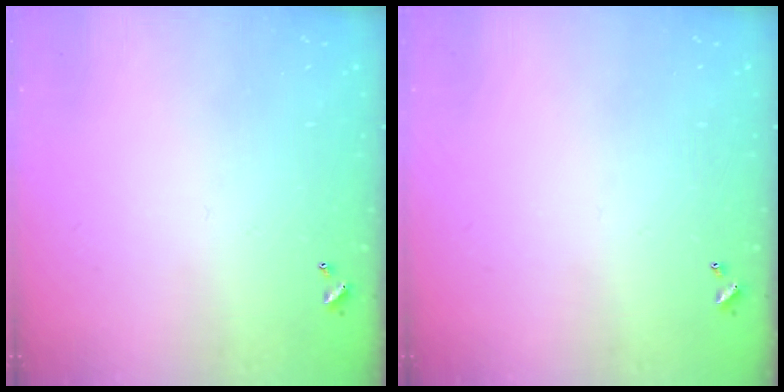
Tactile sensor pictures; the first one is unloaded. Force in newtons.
{"total": 0.0}